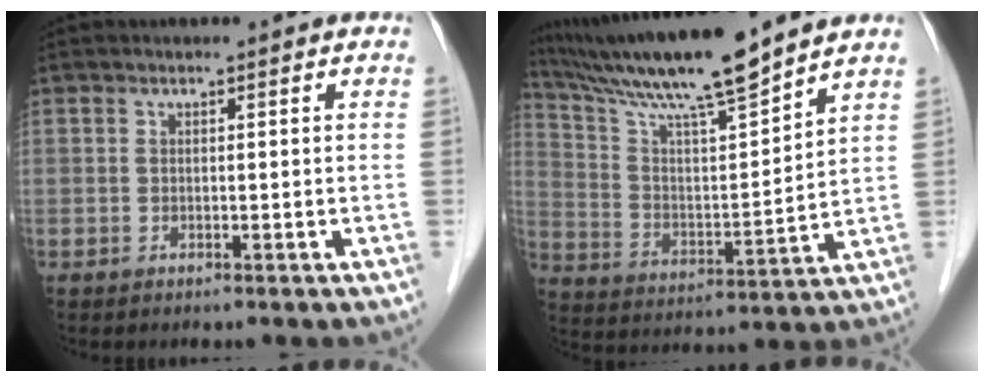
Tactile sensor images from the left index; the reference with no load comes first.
{"total": 16.2, "force": [13.9, -0.4, 8.4], "torque": [-0.156, 0.003, 0.248]}